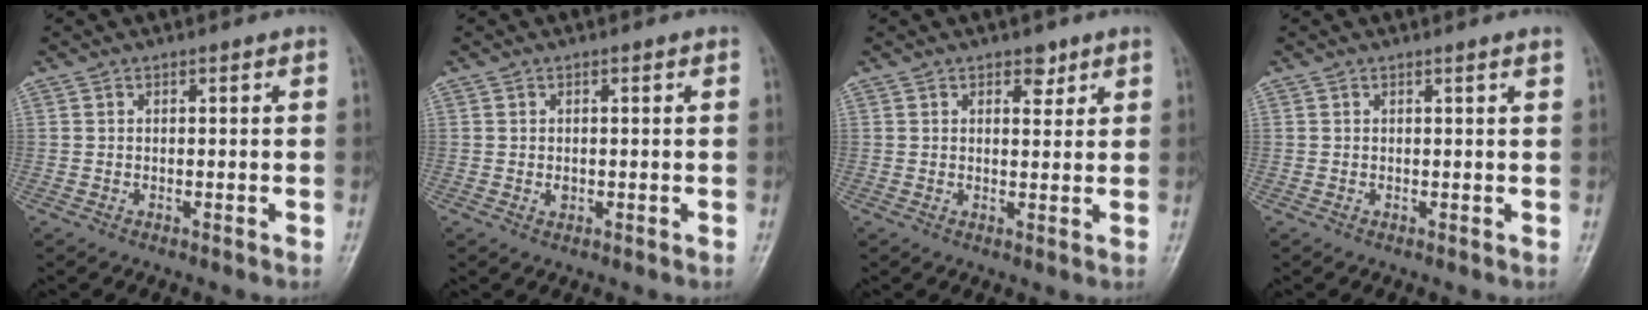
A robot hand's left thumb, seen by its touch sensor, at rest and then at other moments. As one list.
[{"total": 1.3, "force": [-0.1, 1.0, 0.7], "torque": [-0.007, 0.000, 0.000]}, {"total": 3.1, "force": [1.9, 1.7, 1.6], "torque": [-0.004, -0.010, 0.027]}, {"total": 0.8, "force": [0.6, -0.1, 0.5], "torque": [-0.011, -0.002, 0.009]}]